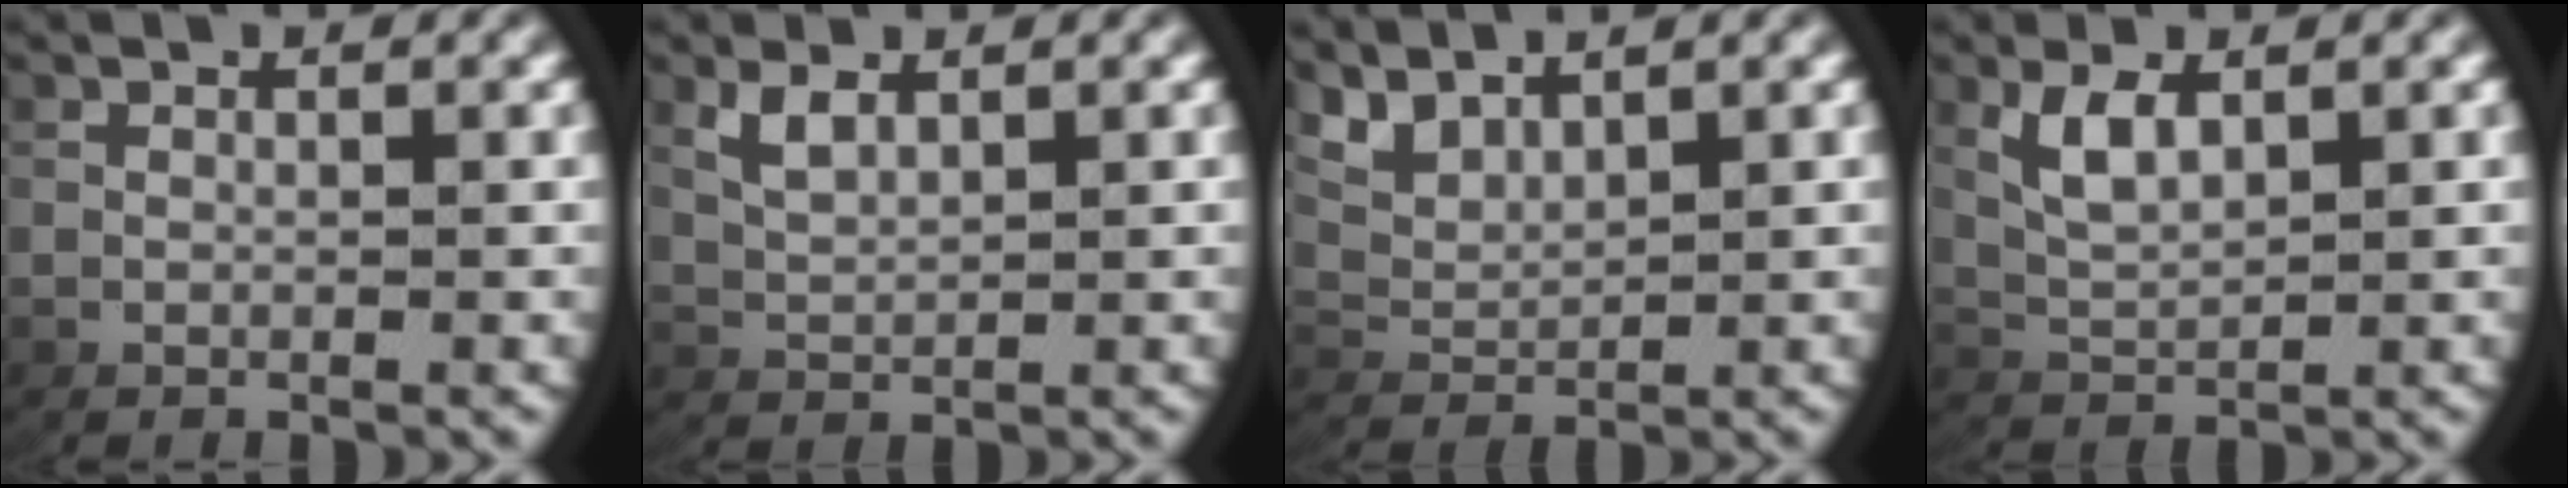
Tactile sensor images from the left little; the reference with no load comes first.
{"total": 1.8, "force": [1.4, 0.0, 1.1], "torque": [-0.029, -0.001, 0.037]}
{"total": 3.3, "force": [2.5, 1.5, 1.6], "torque": [-0.049, 0.000, 0.053]}
{"total": 2.6, "force": [1.4, 0.6, 2.1], "torque": [-0.048, -0.002, 0.035]}